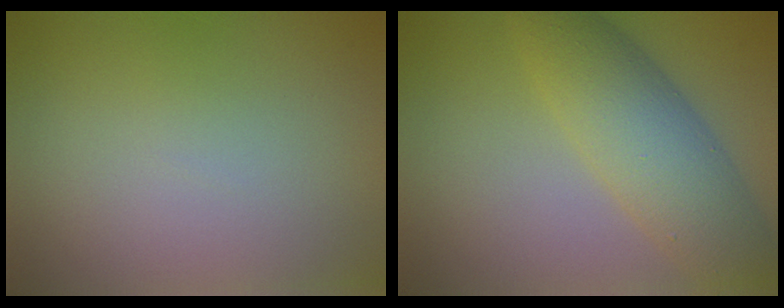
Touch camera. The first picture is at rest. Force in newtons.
{"total": 7.3, "press": 7.3, "slide": 0.2}